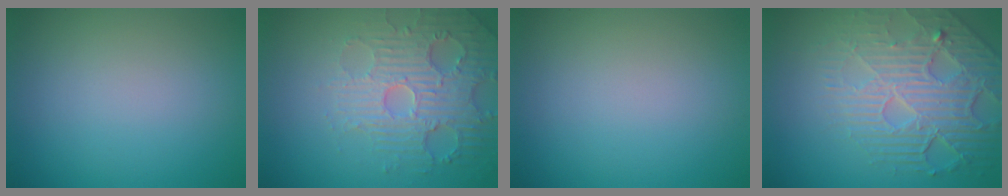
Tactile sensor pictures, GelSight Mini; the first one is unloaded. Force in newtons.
{"total": 4.9, "press": 4.4, "slide": 2.3}
{"total": 0.0}
{"total": 6.1, "press": 5.0, "slide": 3.6}